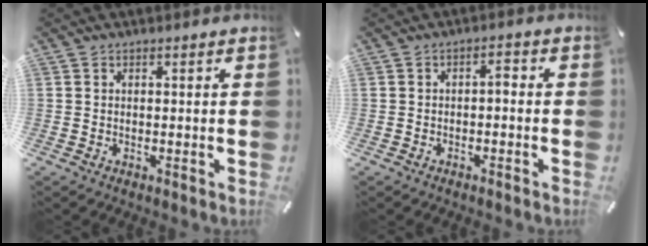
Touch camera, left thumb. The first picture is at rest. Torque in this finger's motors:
{"motor_torque": [-0.32, 0.29, 0.16, 0.20, 0.07]}